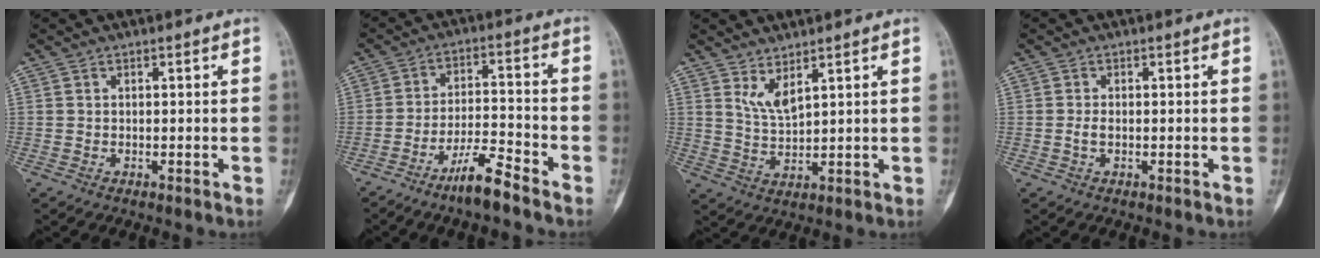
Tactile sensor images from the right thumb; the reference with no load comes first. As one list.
[{"total": 8.0, "force": [-6.0, 1.0, 5.2], "torque": [-0.094, 0.045, -0.111]}, {"total": 4.2, "force": [2.8, 1.1, 3.0], "torque": [-0.056, -0.030, 0.063]}, {"total": 1.3, "force": [-0.3, 0.6, 1.1], "torque": [-0.026, 0.000, -0.006]}]